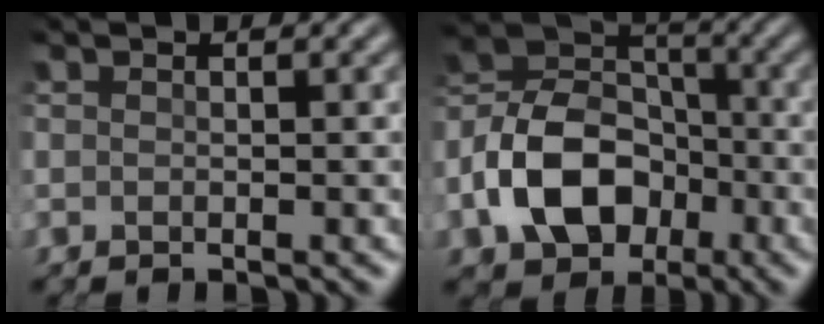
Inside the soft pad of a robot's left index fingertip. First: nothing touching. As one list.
[{"total": 9.4, "force": [-3.4, 6.6, 5.8], "torque": [-0.119, 0.004, -0.069]}]